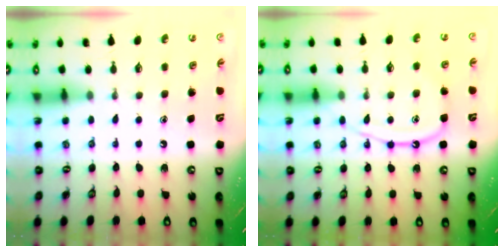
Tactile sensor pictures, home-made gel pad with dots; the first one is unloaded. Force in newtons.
{"total": 11.8, "press": 11.8, "slide": 1.1}